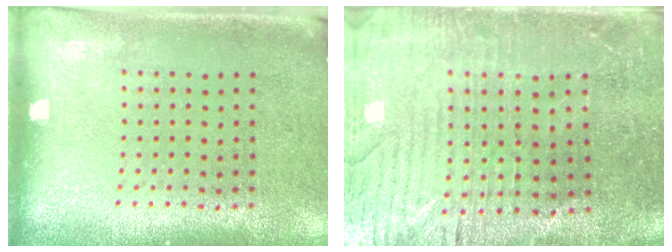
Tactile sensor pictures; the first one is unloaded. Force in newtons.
{"total": 3.1, "press": 3.1, "slide": 0.6}